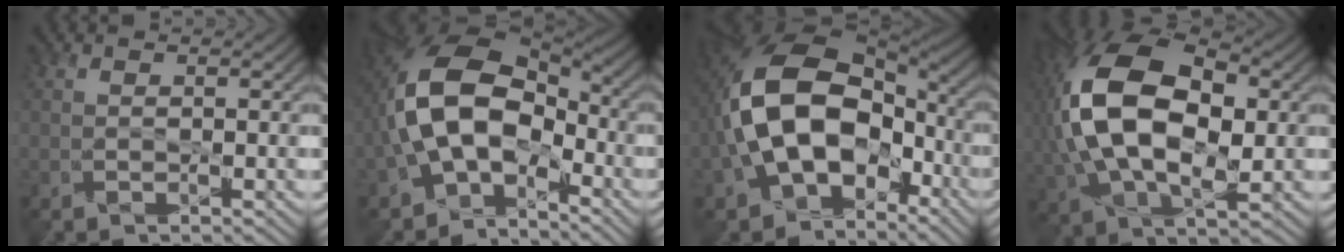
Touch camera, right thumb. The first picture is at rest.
{"total": 12.9, "force": [-2.3, 7.9, 9.9], "torque": [-0.186, 0.012, -0.056]}
{"total": 16.4, "force": [-1.9, 10.8, 12.1], "torque": [-0.232, 0.008, -0.033]}
{"total": 15.9, "force": [2.0, 9.6, 12.4], "torque": [-0.284, 0.010, 0.035]}